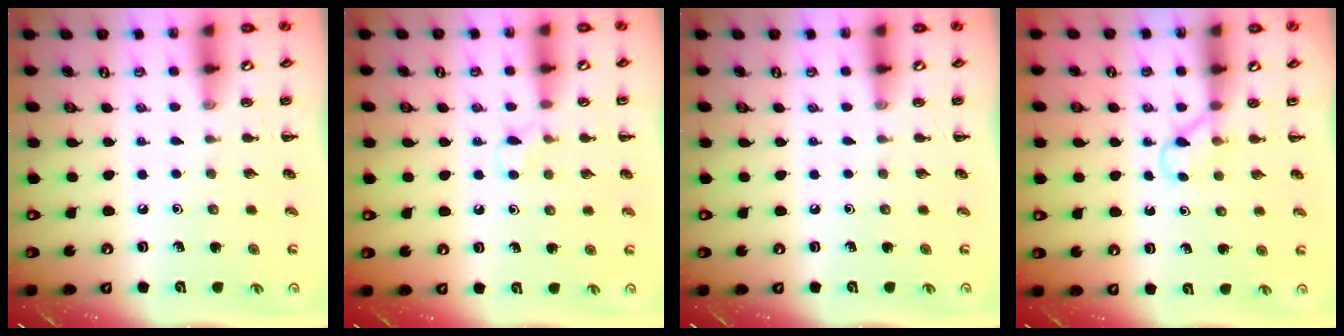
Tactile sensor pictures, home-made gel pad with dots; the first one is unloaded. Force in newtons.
{"total": 3.9, "press": 3.7, "slide": 1.2}
{"total": 0.0}
{"total": 2.9, "press": 2.8, "slide": 0.9}